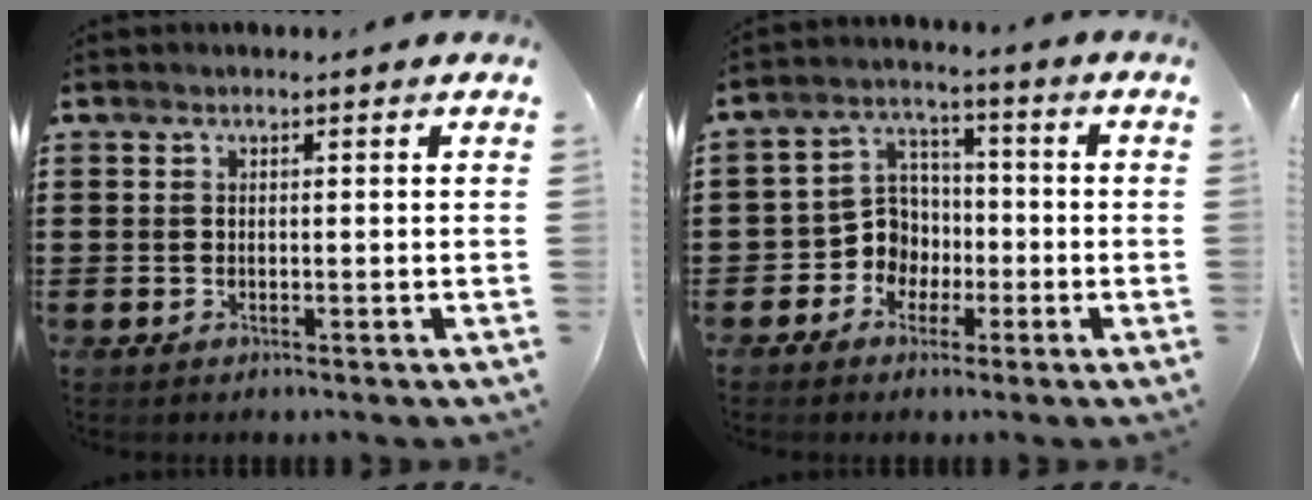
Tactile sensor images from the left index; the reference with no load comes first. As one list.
[{"total": 6.7, "force": [-2.1, 6.0, 2.0], "torque": [-0.076, 0.008, -0.046]}]